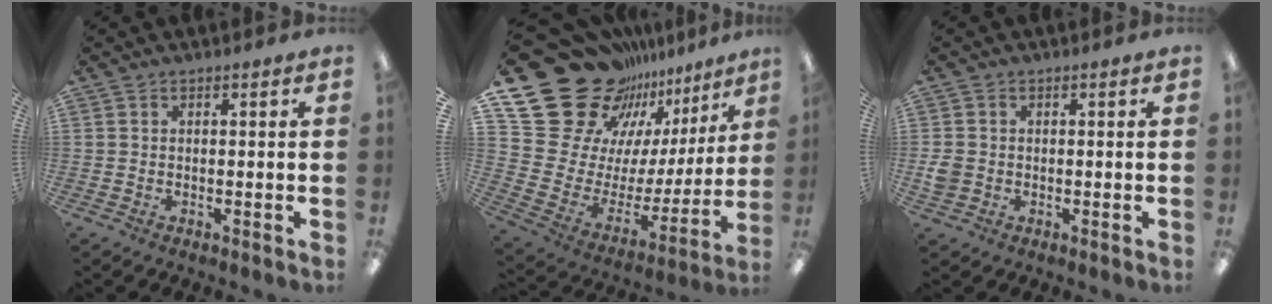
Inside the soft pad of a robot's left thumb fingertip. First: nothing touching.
{"total": 25.3, "force": [19.0, 13.9, 9.1], "torque": [-0.131, -0.159, 0.380]}
{"total": 3.0, "force": [-0.5, 2.7, 1.2], "torque": [-0.011, 0.003, -0.009]}